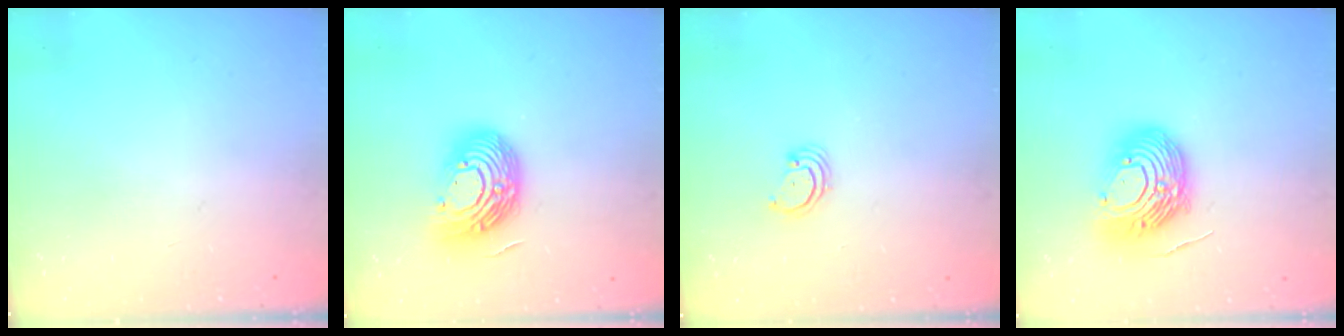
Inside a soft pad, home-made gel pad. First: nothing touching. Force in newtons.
{"total": 15.3, "press": 15.2, "slide": 1.1}
{"total": 2.3, "press": 2.3, "slide": 0.2}
{"total": 14.9, "press": 14.8, "slide": 1.6}